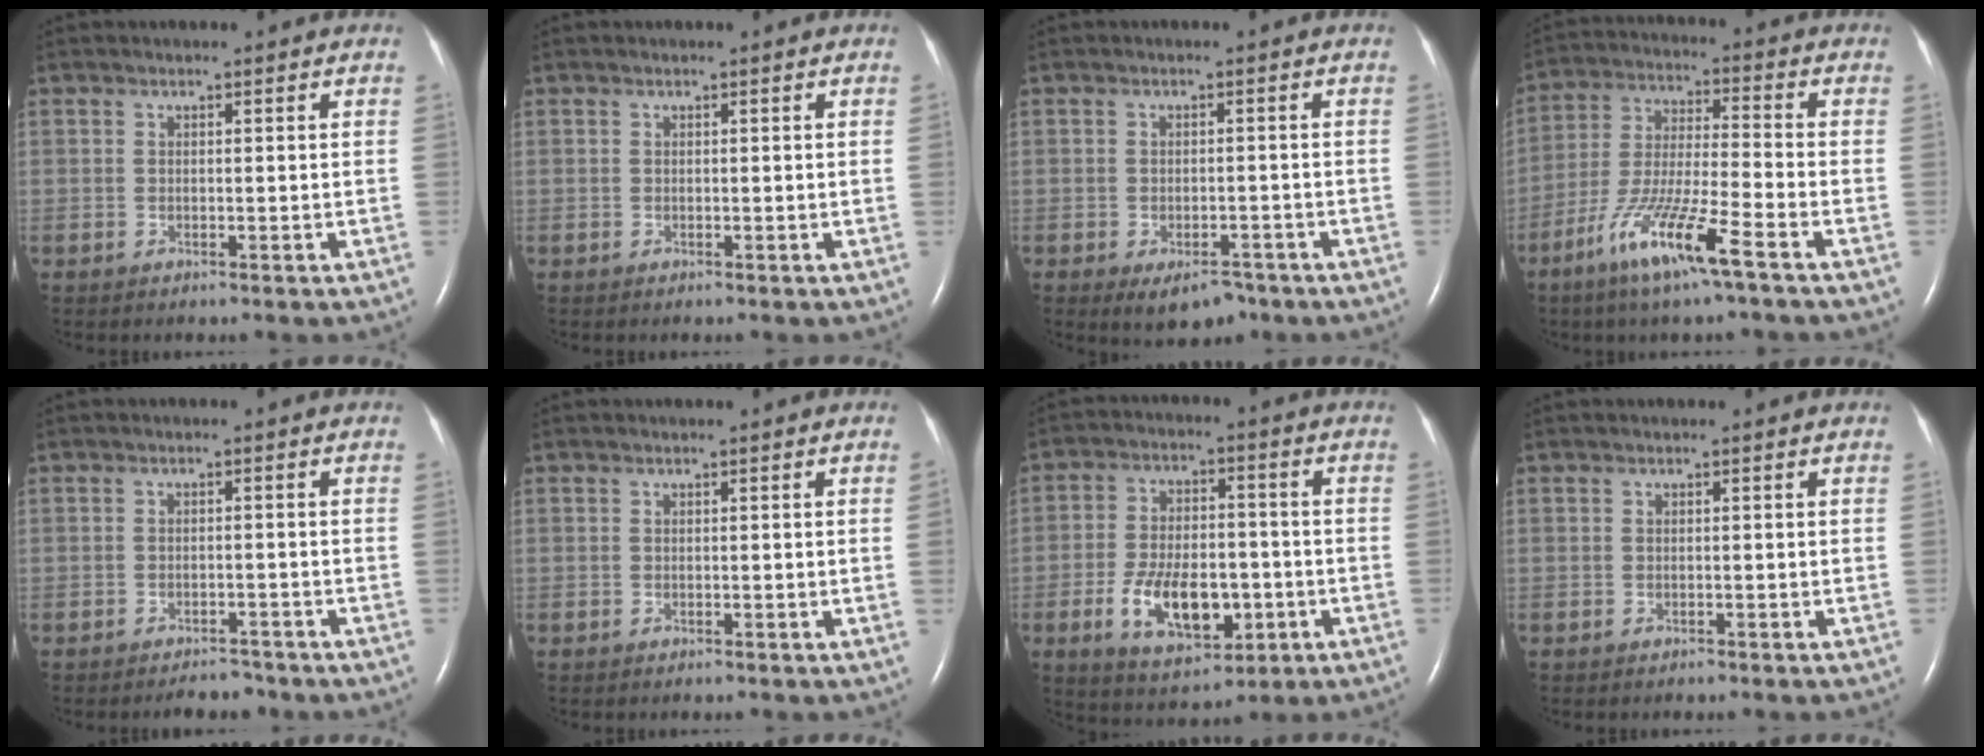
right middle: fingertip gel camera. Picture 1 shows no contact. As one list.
[{"total": 0.0}, {"total": 4.7, "force": [-3.1, 2.4, 2.6], "torque": [-0.036, -0.002, -0.037]}, {"total": 12.1, "force": [-7.1, 0.0, 9.8], "torque": [-0.204, -0.025, -0.140]}, {"total": 2.4, "force": [-2.1, 0.8, 0.6], "torque": [-0.013, -0.002, -0.027]}, {"total": 0.5, "force": [0.0, -0.2, 0.5], "torque": [-0.007, 0.000, -0.001]}, {"total": 8.4, "force": [-2.7, 5.0, 6.2], "torque": [-0.116, 0.004, -0.038]}, {"total": 0.0}]